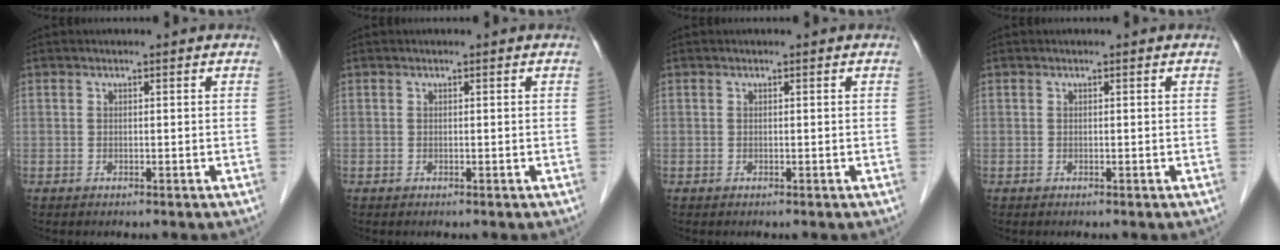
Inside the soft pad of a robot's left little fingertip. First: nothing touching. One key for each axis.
{"total": 0.0}
{"total": 0.0}
{"total": 0.0}